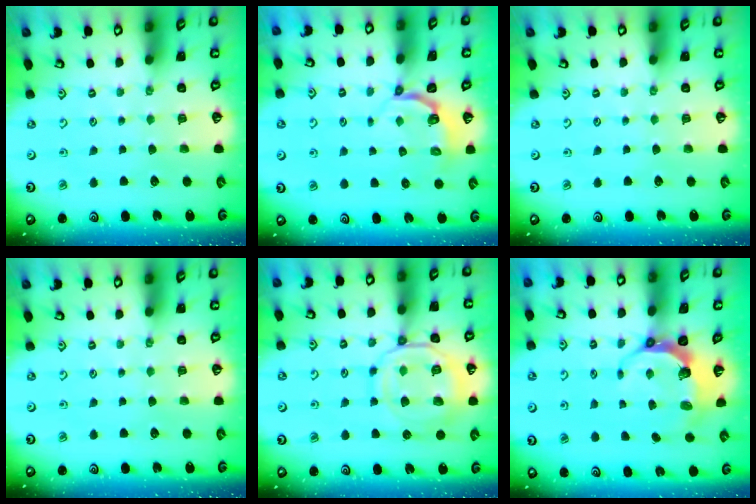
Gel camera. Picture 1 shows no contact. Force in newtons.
{"total": 3.5, "press": 2.6, "slide": 2.3}
{"total": 0.0}
{"total": 0.0}
{"total": 12.8, "press": 12.7, "slide": 1.2}
{"total": 8.1, "press": 6.8, "slide": 4.4}